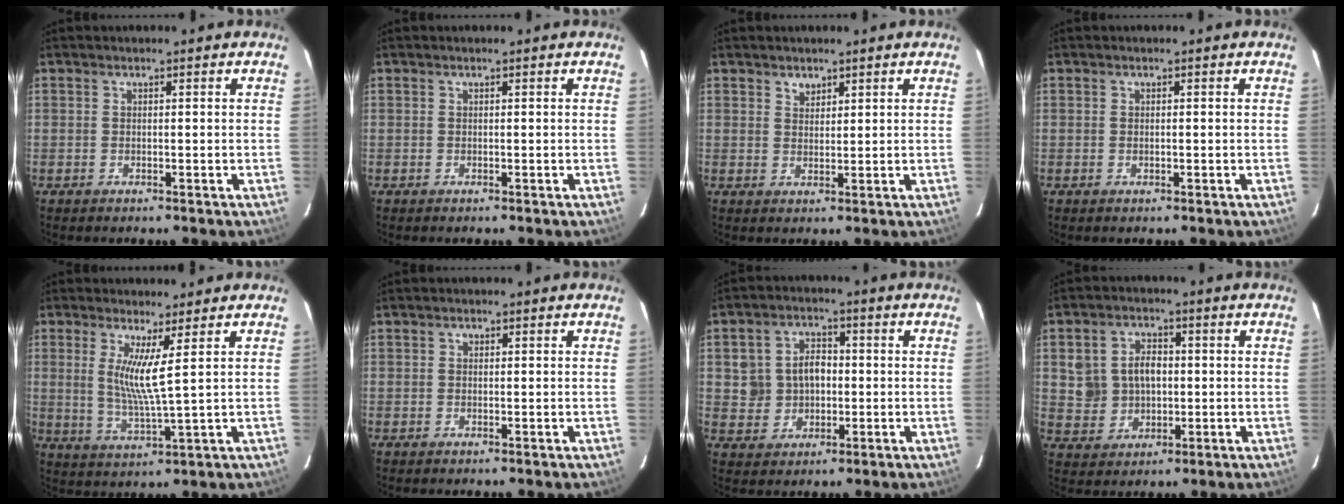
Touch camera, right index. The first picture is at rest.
{"total": 0.0}
{"total": 2.0, "force": [1.5, 1.3, 0.5], "torque": [-0.005, 0.003, 0.026]}
{"total": 0.5, "force": [0.0, 0.3, 0.4], "torque": [-0.008, -0.001, 0.001]}
{"total": 6.5, "force": [2.2, -0.4, 6.1], "torque": [-0.116, -0.021, 0.042]}
{"total": 0.5, "force": [0.1, 0.5, 0.1], "torque": [0.001, 0.003, 0.000]}
{"total": 7.2, "force": [0.3, 6.5, 3.1], "torque": [-0.070, 0.024, 0.017]}
{"total": 8.0, "force": [0.9, 6.9, 3.9], "torque": [-0.086, 0.022, 0.030]}